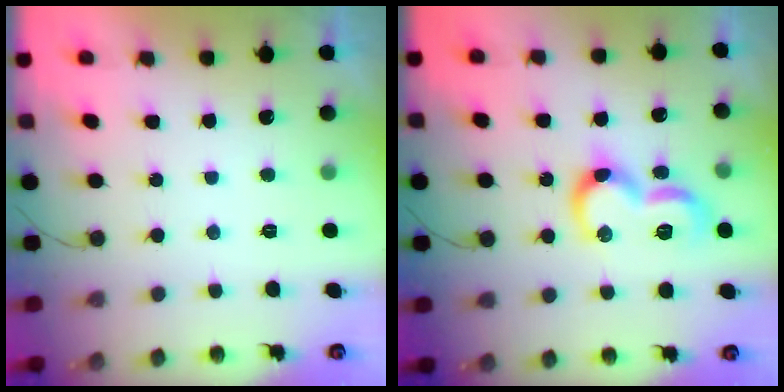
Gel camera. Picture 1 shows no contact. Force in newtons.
{"total": 12.7, "press": 12.6, "slide": 1.2}